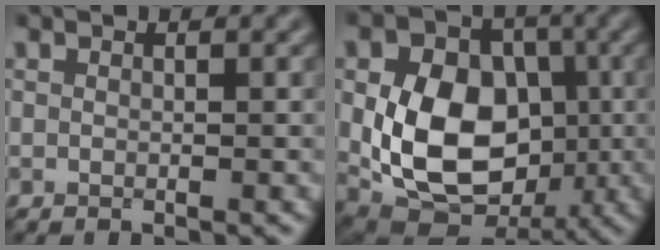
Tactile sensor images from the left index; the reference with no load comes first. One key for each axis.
{"total": 13.3, "fx": -0.7, "fy": 10.0, "fz": 8.7, "tx": -0.137, "ty": -0.006, "tz": -0.011}